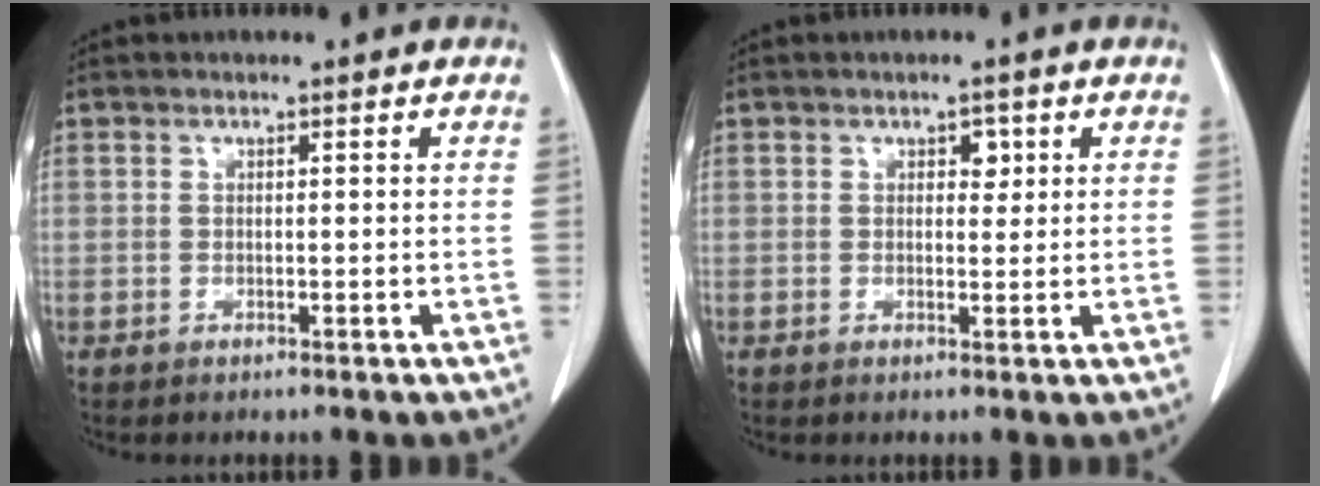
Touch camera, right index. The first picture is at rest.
{"total": 1.6, "force": [0.7, 1.1, 1.0], "torque": [-0.012, 0.003, 0.009]}